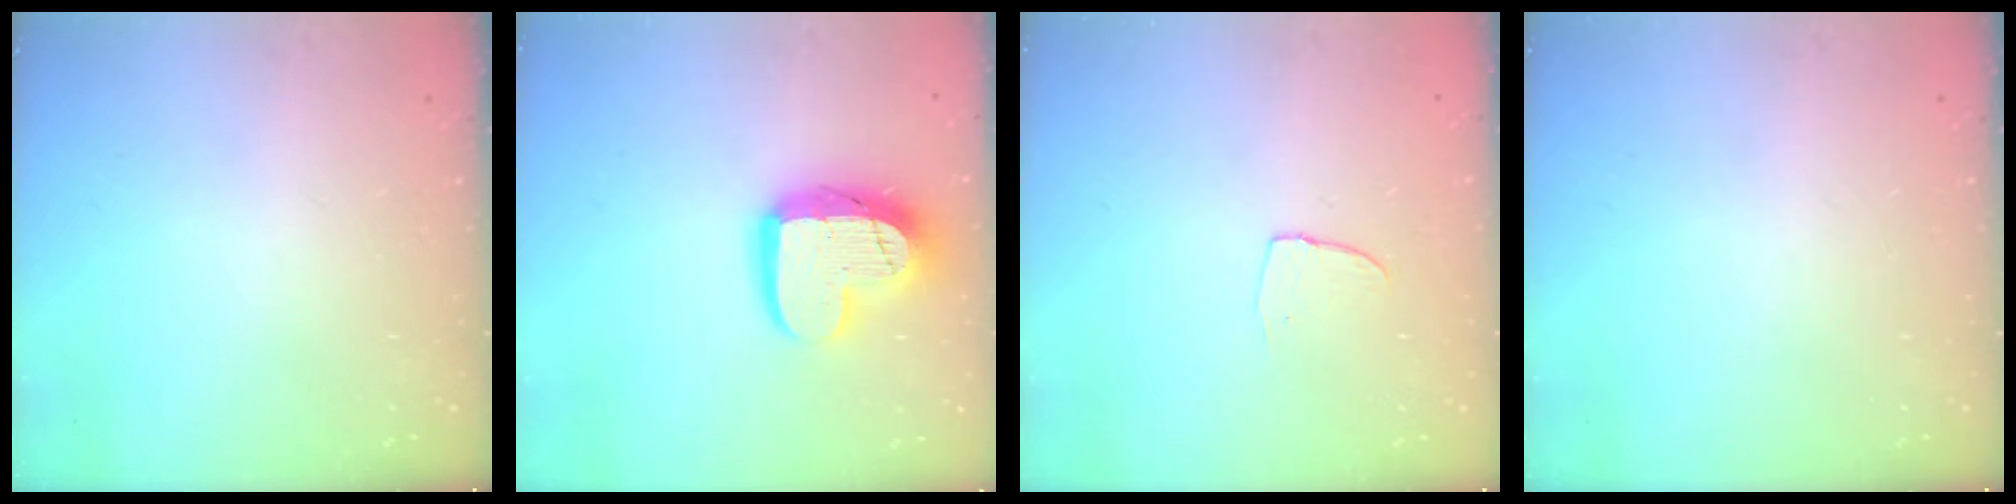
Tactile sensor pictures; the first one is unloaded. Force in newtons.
{"total": 15.1, "press": 15.1, "slide": 1.3}
{"total": 3.8, "press": 3.8, "slide": 0.3}
{"total": 0.0}